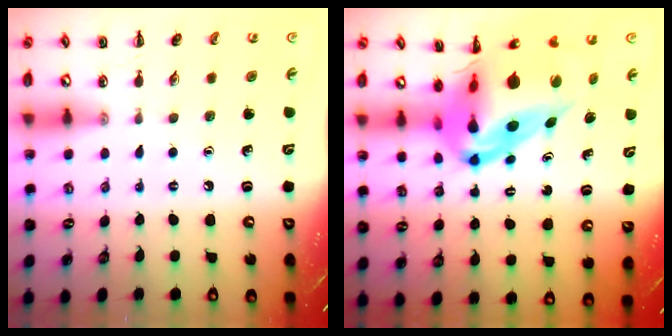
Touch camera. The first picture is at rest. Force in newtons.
{"total": 16.9, "press": 16.1, "slide": 5.3}